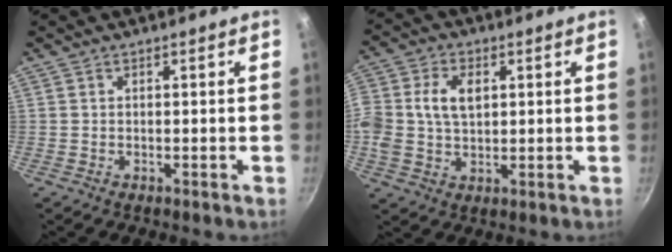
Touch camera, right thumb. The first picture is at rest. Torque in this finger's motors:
{"motor_torque": [0.93, 0.83, 1.31, 0.19, 0.33]}